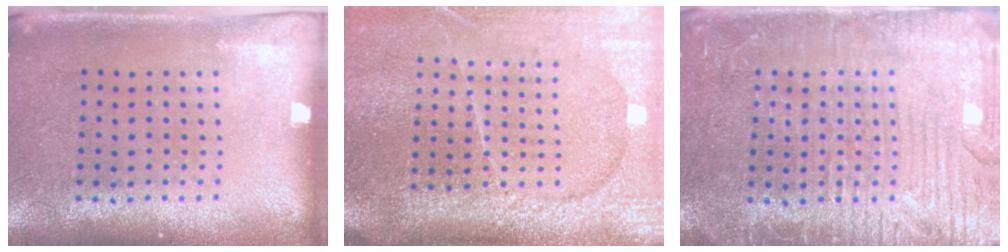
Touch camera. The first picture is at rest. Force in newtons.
{"total": 4.2, "press": 3.4, "slide": 2.4}
{"total": 3.9, "press": 3.8, "slide": 0.7}